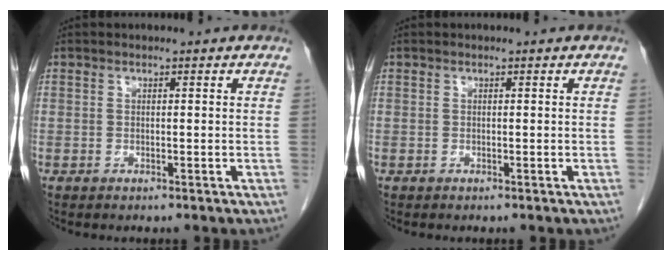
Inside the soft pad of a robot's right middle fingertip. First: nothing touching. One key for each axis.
{"total": 0.0}